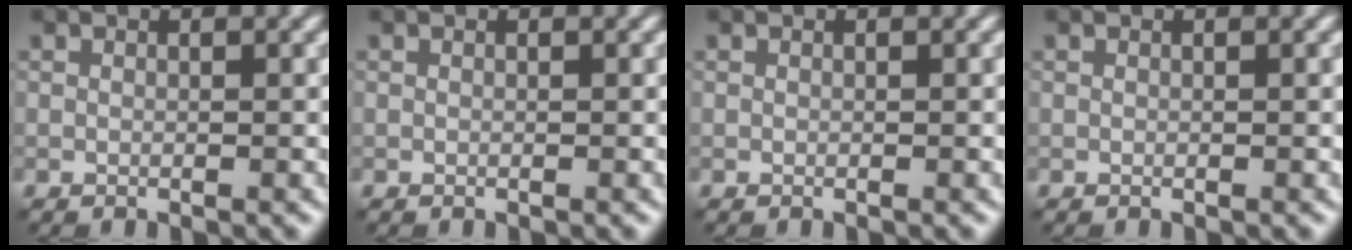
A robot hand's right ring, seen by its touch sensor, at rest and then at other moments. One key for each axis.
{"total": 0.0}
{"total": 0.0}
{"total": 0.0}